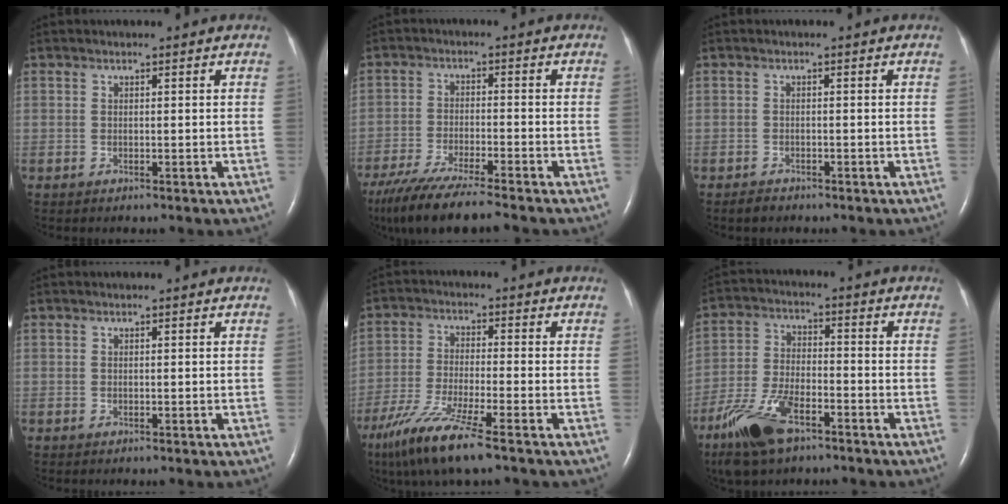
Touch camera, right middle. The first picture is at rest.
{"total": 11.9, "force": [-10.0, 0.5, 6.3], "torque": [-0.114, -0.034, -0.168]}
{"total": 1.2, "force": [-1.1, 0.5, 0.3], "torque": [-0.012, -0.001, -0.018]}
{"total": 0.0}
{"total": 10.5, "force": [-7.1, 0.4, 7.8], "torque": [-0.164, -0.036, -0.133]}
{"total": 11.1, "force": [-7.1, 4.1, 7.5], "torque": [-0.167, -0.010, -0.133]}